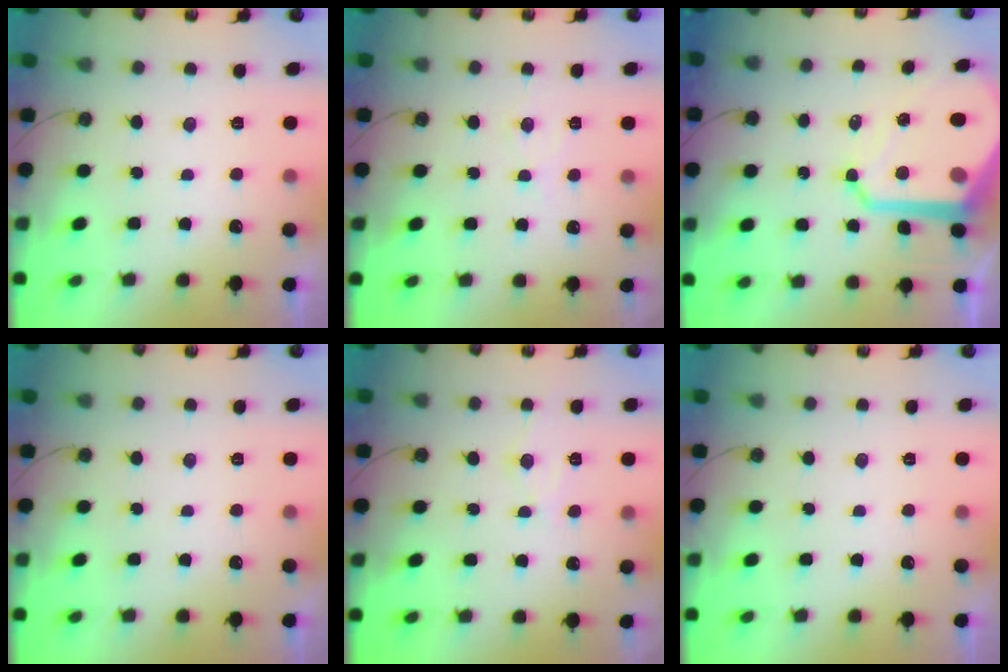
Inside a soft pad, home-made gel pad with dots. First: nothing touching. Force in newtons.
{"total": 5.4, "press": 5.4, "slide": 0.8}
{"total": 18.2, "press": 18.1, "slide": 1.9}
{"total": 0.0}
{"total": 7.4, "press": 7.4, "slide": 0.6}
{"total": 0.0}